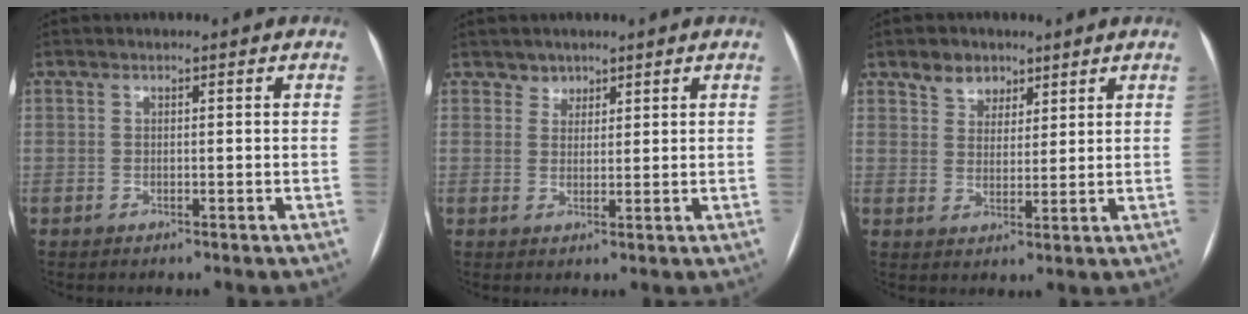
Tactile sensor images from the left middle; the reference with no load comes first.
{"total": 2.0, "force": [1.5, 1.3, -0.2], "torque": [0.010, 0.001, 0.021]}
{"total": 4.6, "force": [3.2, 3.2, 1.0], "torque": [-0.020, 0.007, 0.058]}